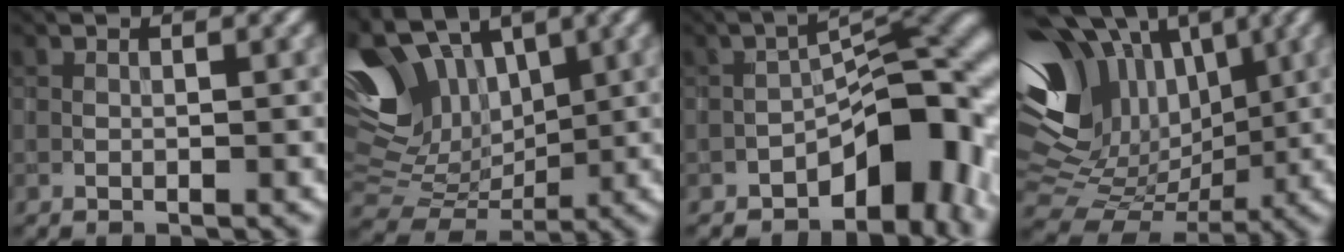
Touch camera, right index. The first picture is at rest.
{"total": 12.9, "force": [4.7, 8.0, 9.0], "torque": [-0.172, 0.031, 0.087]}
{"total": 10.8, "force": [-4.9, 5.3, 8.0], "torque": [-0.085, 0.011, -0.090]}
{"total": 14.1, "force": [3.7, 9.8, 9.4], "torque": [-0.194, 0.015, 0.063]}